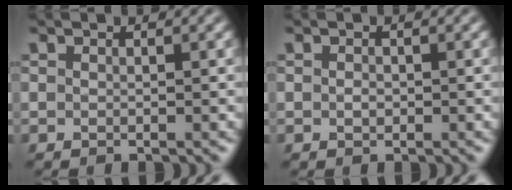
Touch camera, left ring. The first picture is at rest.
{"total": 0.7, "force": [-0.1, 0.5, 0.5], "torque": [-0.009, -0.002, -0.001]}